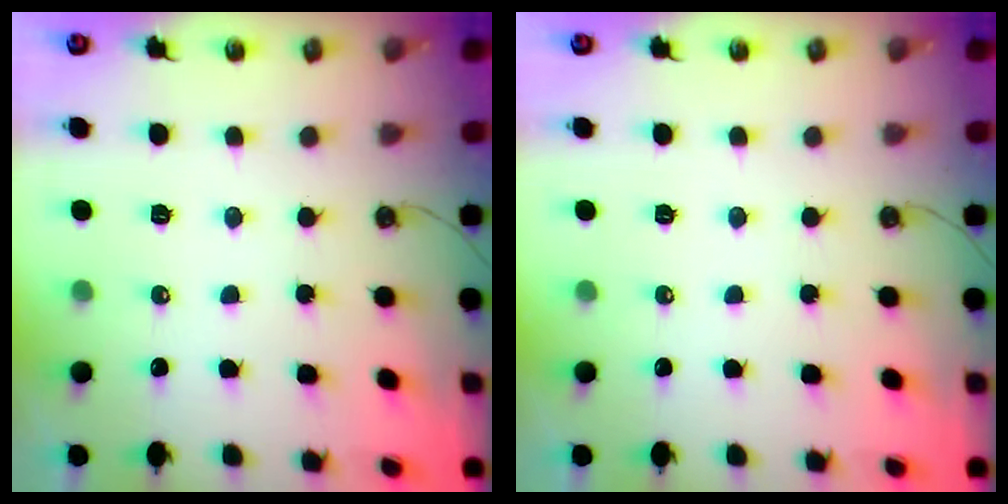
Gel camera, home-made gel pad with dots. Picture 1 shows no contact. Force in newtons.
{"total": 0.0}